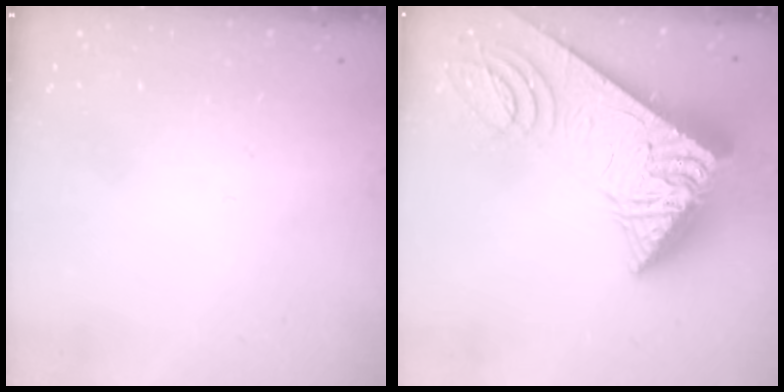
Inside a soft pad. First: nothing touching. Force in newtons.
{"total": 16.6, "press": 16.6, "slide": 1.7}